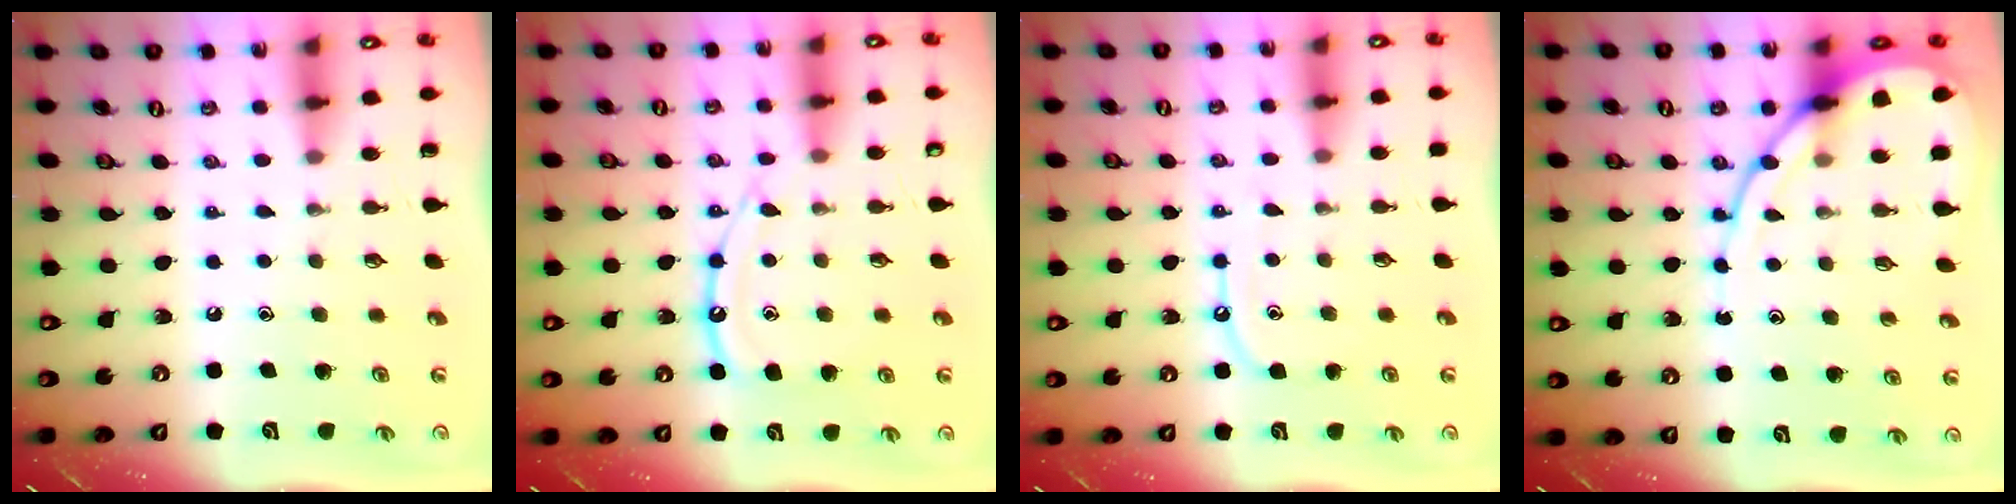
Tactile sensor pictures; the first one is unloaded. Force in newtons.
{"total": 12.6, "press": 12.5, "slide": 1.2}
{"total": 6.9, "press": 6.9, "slide": 0.6}
{"total": 10.2, "press": 10.2, "slide": 1.0}